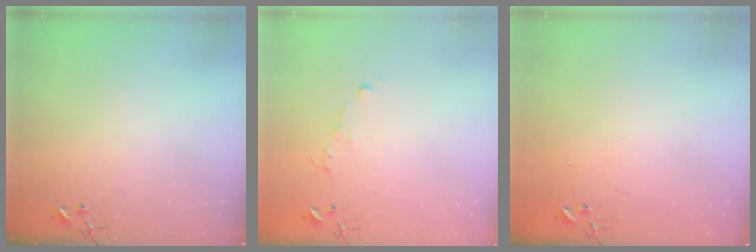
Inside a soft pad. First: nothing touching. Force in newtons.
{"total": 5.0, "press": 5.0, "slide": 0.6}
{"total": 1.8, "press": 1.8, "slide": 0.2}